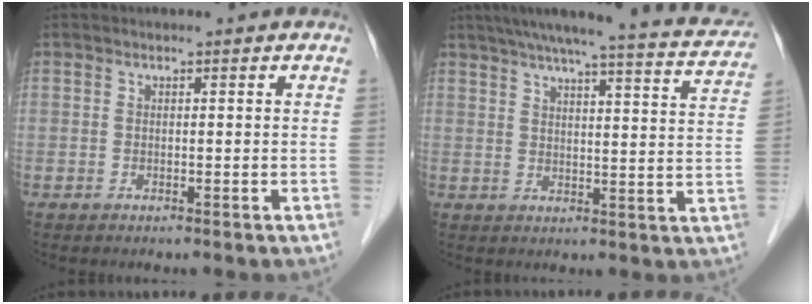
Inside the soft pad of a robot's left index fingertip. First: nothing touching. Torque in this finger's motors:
{"motor_torque": [-0.17, -0.52, 0.21, 0.12]}